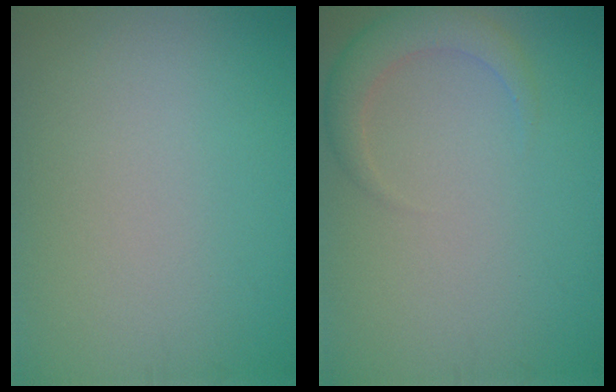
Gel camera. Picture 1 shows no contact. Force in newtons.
{"total": 2.7, "press": 2.7, "slide": 0.2}